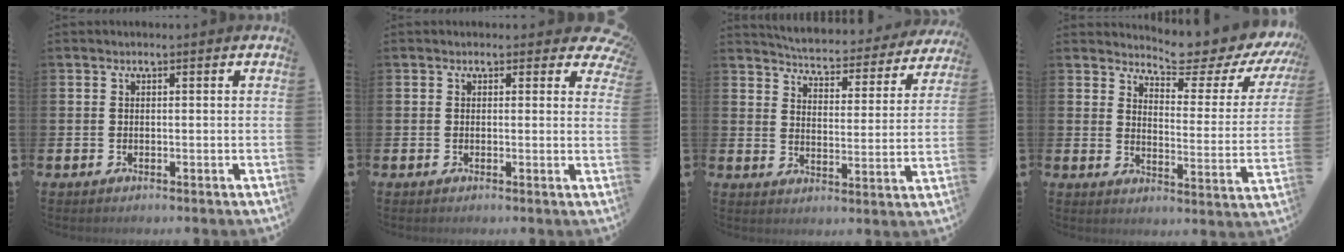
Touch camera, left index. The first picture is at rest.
{"total": 1.2, "force": [0.6, 1.0, 0.4], "torque": [-0.001, 0.004, 0.008]}
{"total": 5.0, "force": [4.9, 0.6, 0.6], "torque": [-0.034, -0.042, 0.079]}
{"total": 5.9, "force": [5.6, 0.8, 1.7], "torque": [-0.041, -0.049, 0.088]}